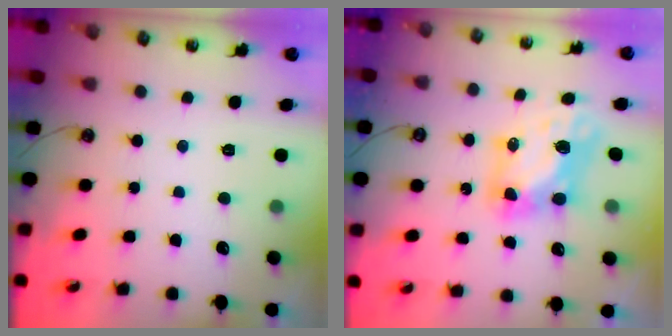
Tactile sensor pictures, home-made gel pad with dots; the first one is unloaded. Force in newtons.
{"total": 8.2, "press": 8.2, "slide": 0.3}